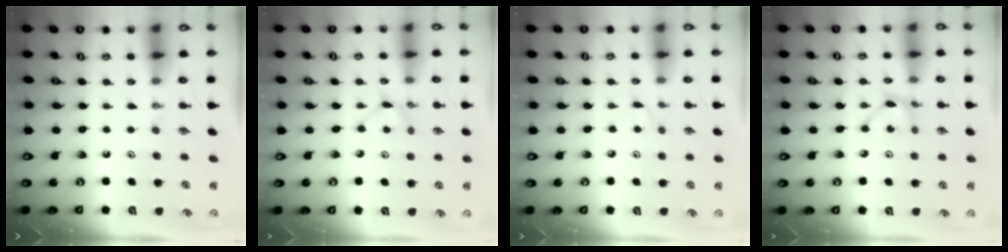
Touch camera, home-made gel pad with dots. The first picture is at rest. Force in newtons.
{"total": 2.9, "press": 2.9, "slide": 0.3}
{"total": 2.2, "press": 2.2, "slide": 0.3}
{"total": 2.7, "press": 2.7, "slide": 0.1}